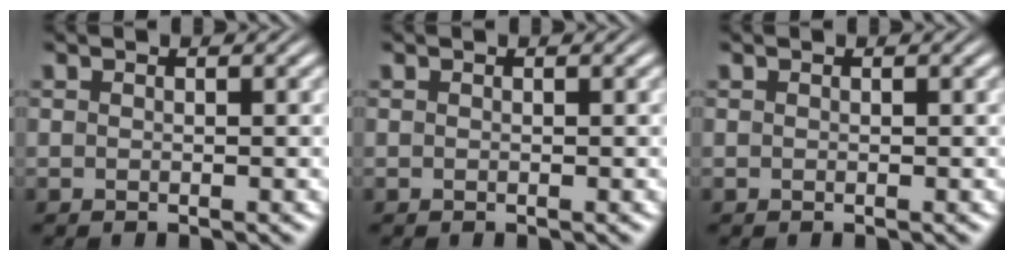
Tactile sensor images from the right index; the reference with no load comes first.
{"total": 0.0}
{"total": 0.0}